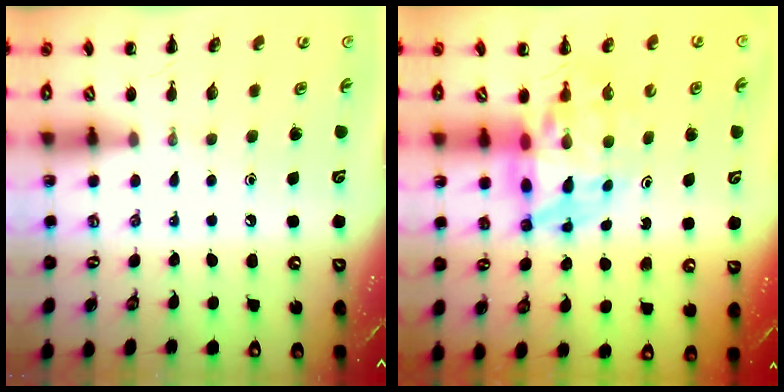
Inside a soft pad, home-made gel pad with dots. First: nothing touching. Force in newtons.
{"total": 11.0, "press": 10.5, "slide": 3.2}